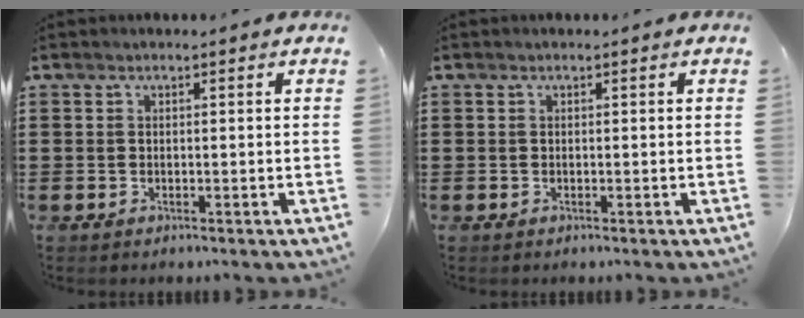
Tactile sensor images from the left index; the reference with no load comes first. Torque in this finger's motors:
{"motor_torque": [0.00, 0.00, 0.00, 0.00]}